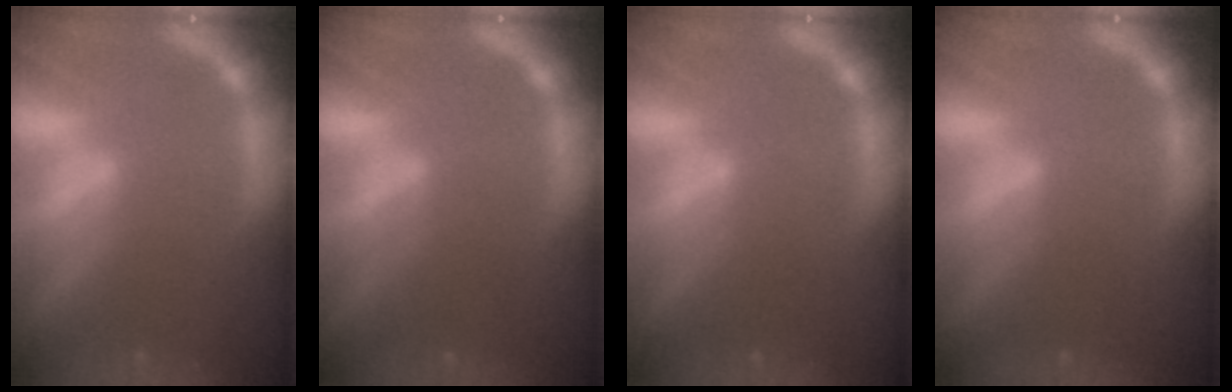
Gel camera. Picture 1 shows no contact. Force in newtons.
{"total": 2.5}
{"total": 1.5}
{"total": 1.5}